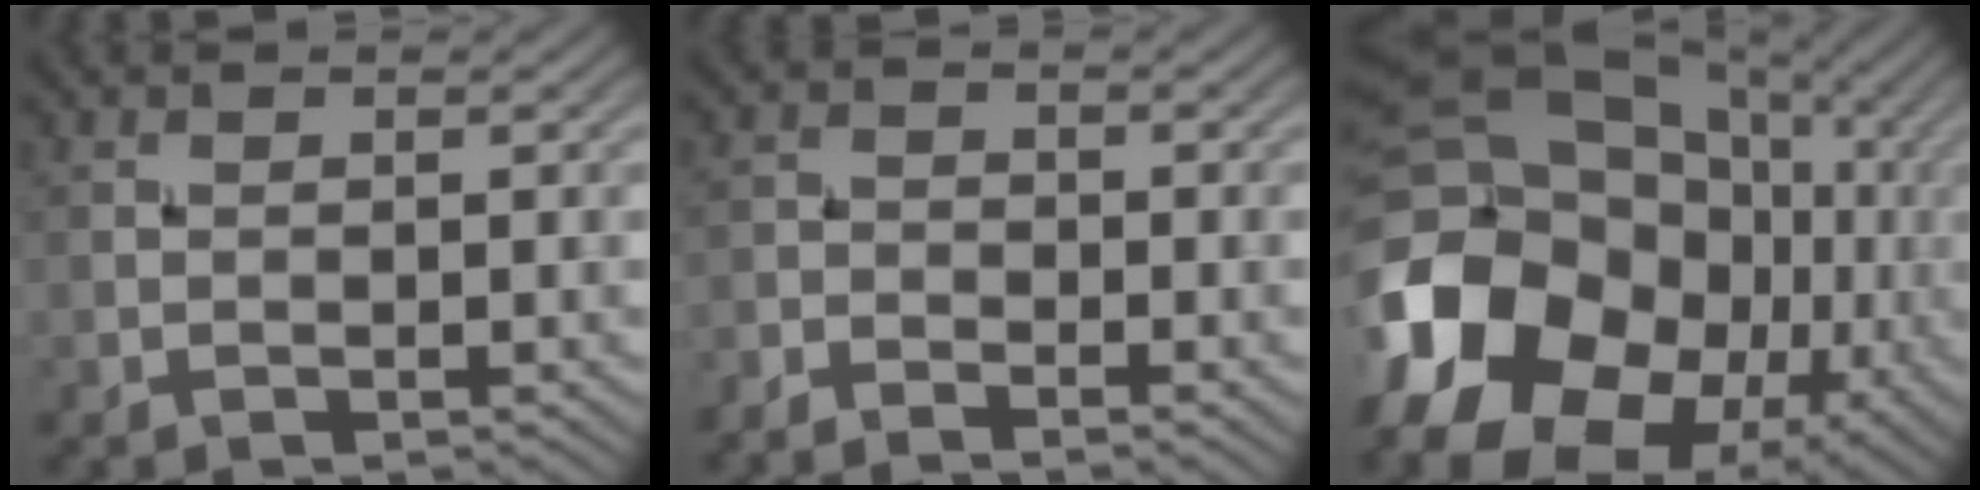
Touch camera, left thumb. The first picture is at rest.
{"total": 2.9, "force": [-2.7, 0.8, 0.7], "torque": [-0.015, -0.003, -0.062]}
{"total": 20.8, "force": [-5.0, 16.5, 11.5], "torque": [-0.253, -0.020, -0.091]}